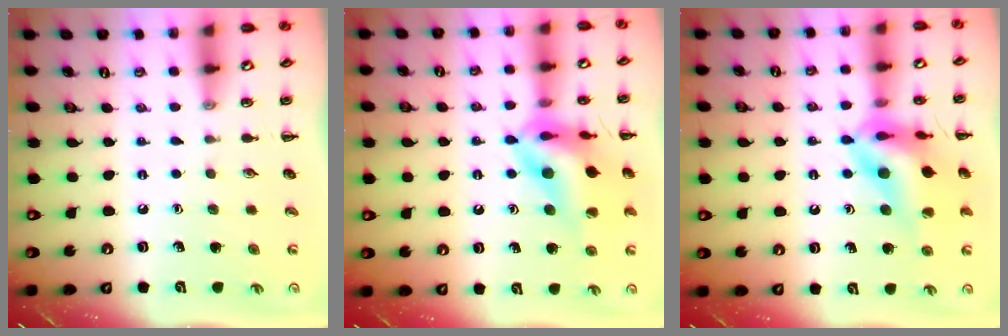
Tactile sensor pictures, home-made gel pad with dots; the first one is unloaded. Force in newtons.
{"total": 16.1, "press": 15.8, "slide": 3.1}
{"total": 16.1, "press": 15.8, "slide": 3.1}